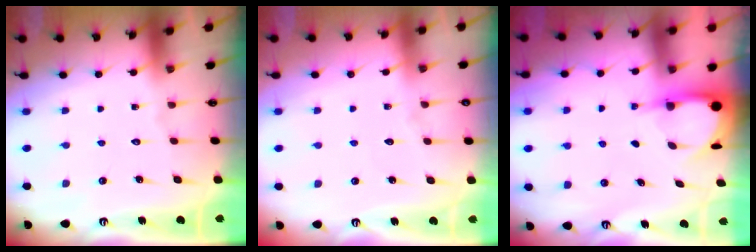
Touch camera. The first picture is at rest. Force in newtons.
{"total": 2.8, "press": 2.8, "slide": 0.4}
{"total": 3.9, "press": 3.9, "slide": 0.3}